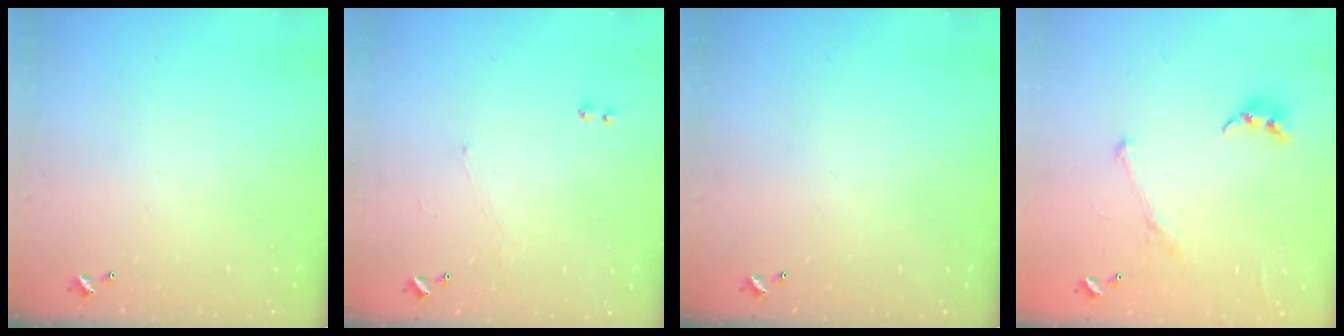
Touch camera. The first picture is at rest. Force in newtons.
{"total": 1.2, "press": 1.0, "slide": 0.6}
{"total": 0.0}
{"total": 2.3, "press": 2.1, "slide": 1.0}